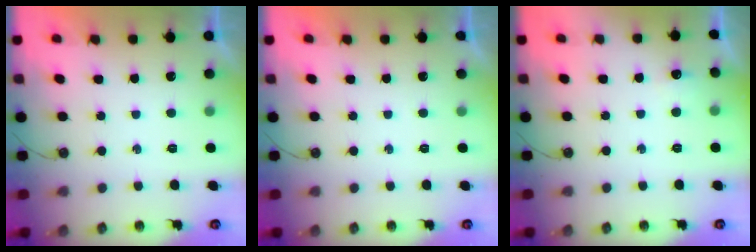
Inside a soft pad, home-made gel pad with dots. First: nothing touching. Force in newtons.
{"total": 0.0}
{"total": 5.1, "press": 3.9, "slide": 3.3}